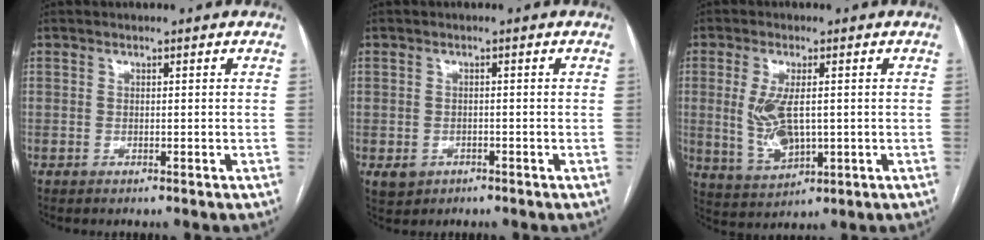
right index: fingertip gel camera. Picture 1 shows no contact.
{"total": 2.8, "force": [-1.3, 2.3, 0.7], "torque": [-0.007, 0.003, -0.013]}
{"total": 7.9, "force": [0.2, 3.3, 7.1], "torque": [-0.155, -0.006, 0.013]}